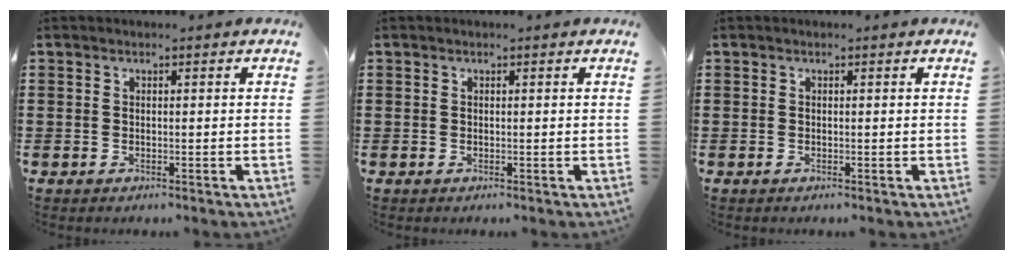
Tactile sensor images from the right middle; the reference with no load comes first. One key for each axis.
{"total": 0.0}
{"total": 0.0}